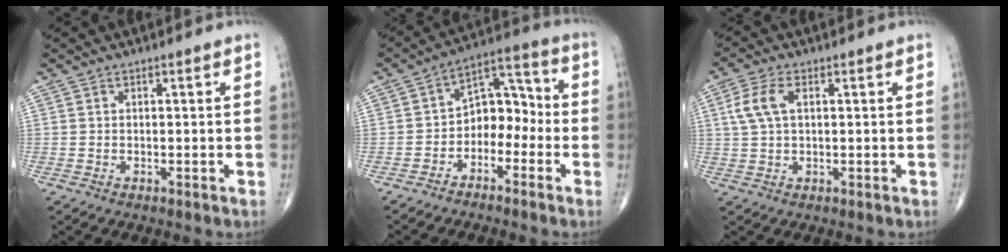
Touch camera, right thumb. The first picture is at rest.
{"total": 8.1, "force": [-2.6, 5.6, 5.2], "torque": [-0.044, 0.047, -0.055]}
{"total": 5.7, "force": [1.5, 3.1, 4.6], "torque": [-0.112, 0.011, 0.029]}